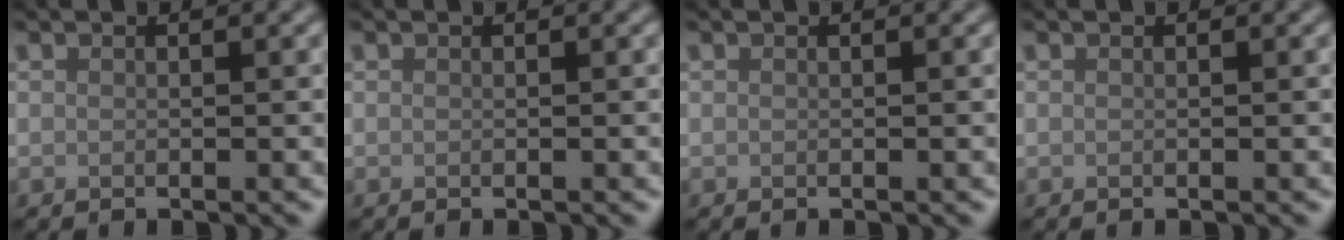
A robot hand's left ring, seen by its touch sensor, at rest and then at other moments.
{"total": 0.0}
{"total": 0.0}
{"total": 0.0}